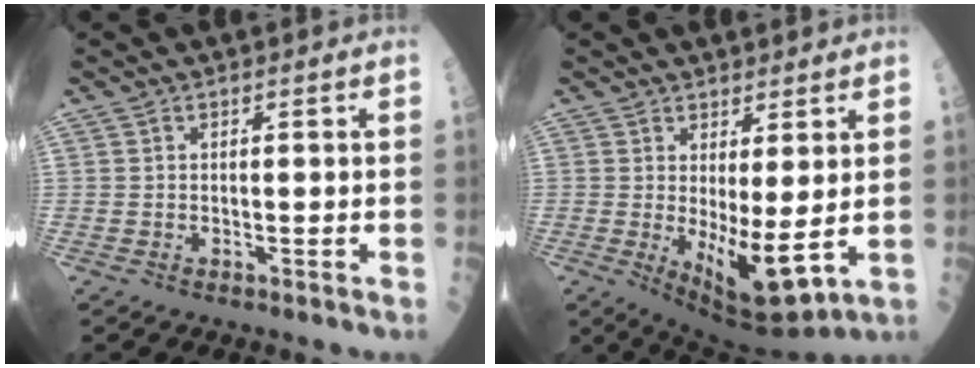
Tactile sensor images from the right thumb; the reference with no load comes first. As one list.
[{"total": 10.8, "force": [-0.5, 3.6, 10.1], "torque": [-0.157, -0.021, 0.009]}]